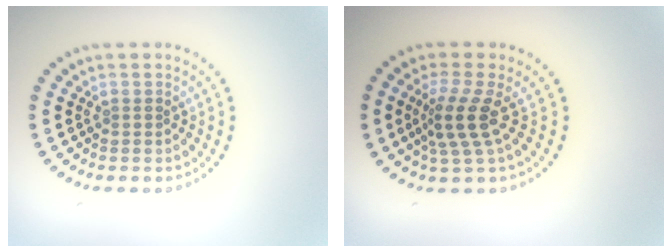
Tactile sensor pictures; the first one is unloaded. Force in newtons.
{"total": 3.3, "press": 2.4, "slide": 2.2}